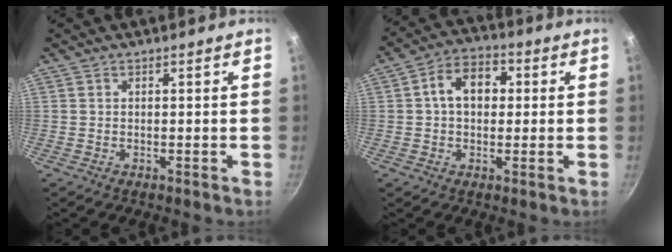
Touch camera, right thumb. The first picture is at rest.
{"total": 8.9, "force": [1.2, 6.4, 6.1], "torque": [-0.063, 0.021, 0.007]}